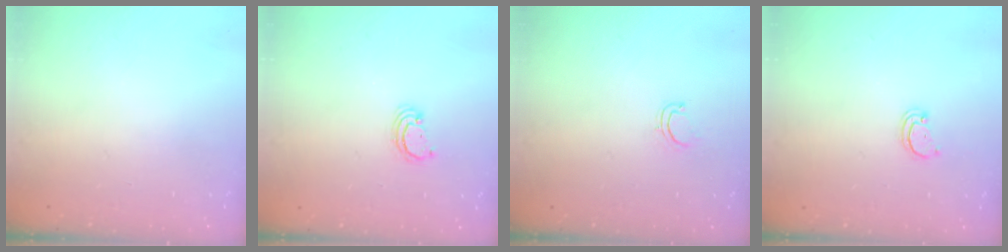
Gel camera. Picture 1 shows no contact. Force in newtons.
{"total": 2.6, "press": 2.6, "slide": 0.3}
{"total": 4.1, "press": 4.1, "slide": 0.7}
{"total": 1.5, "press": 1.5, "slide": 0.1}